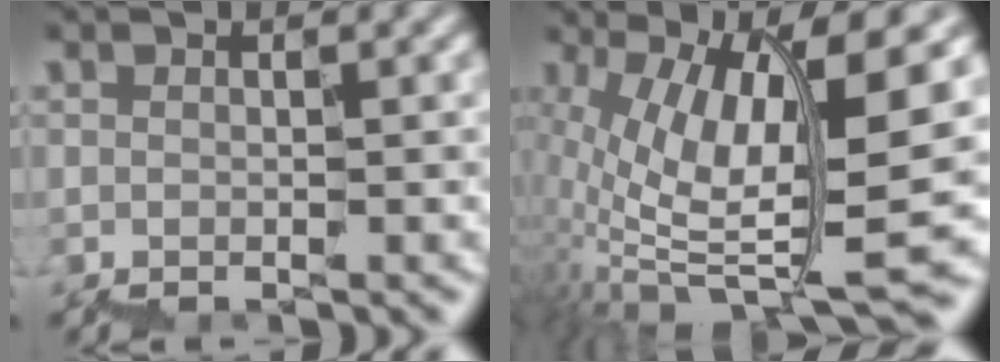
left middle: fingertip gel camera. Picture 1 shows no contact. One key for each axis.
{"total": 11.8, "fx": 1.5, "fy": 3.3, "fz": 11.2, "tx": -0.214, "ty": 0.008, "tz": 0.045}